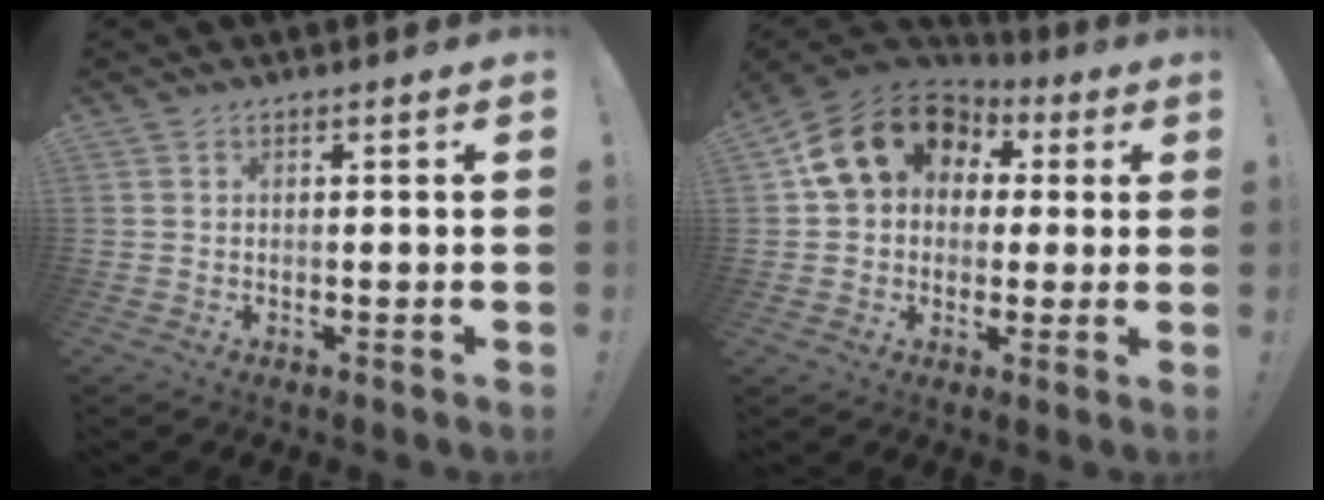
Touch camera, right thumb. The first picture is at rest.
{"total": 17.1, "force": [6.3, 13.2, 8.9], "torque": [-0.147, -0.015, 0.122]}